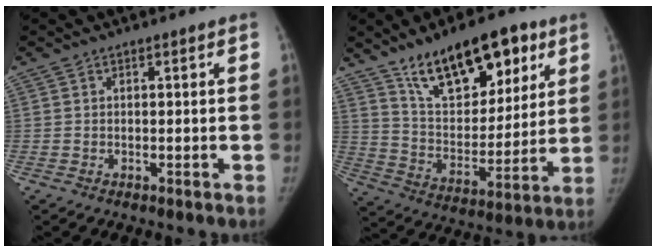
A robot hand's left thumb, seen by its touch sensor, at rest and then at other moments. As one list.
[{"total": 21.0, "force": [12.7, 9.9, 13.4], "torque": [-0.166, -0.049, 0.220]}]